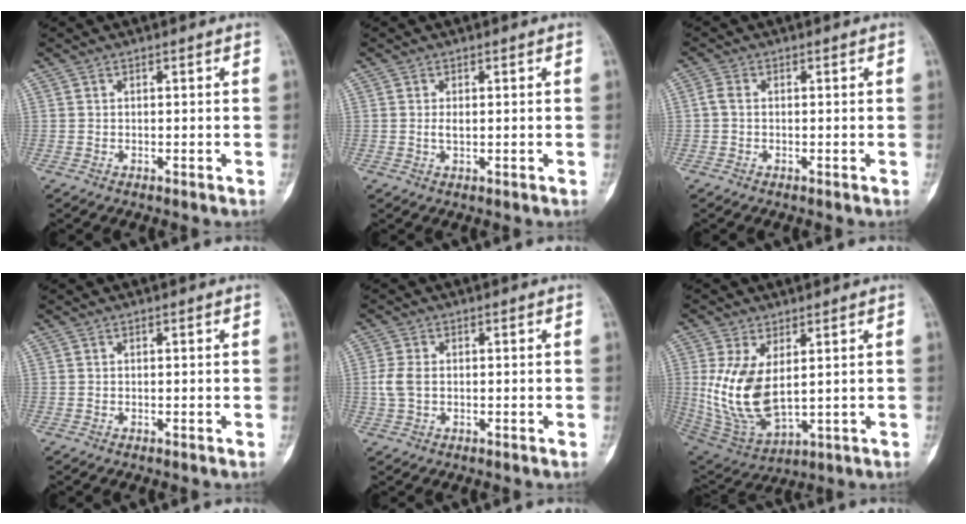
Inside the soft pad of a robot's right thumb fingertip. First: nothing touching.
{"total": 1.4, "force": [0.1, 0.6, 1.3], "torque": [-0.026, -0.002, 0.005]}
{"total": 1.7, "force": [-0.1, 1.1, 1.3], "torque": [-0.031, 0.000, -0.008]}
{"total": 0.0}
{"total": 3.6, "force": [-0.1, 2.2, 2.8], "torque": [-0.072, 0.002, -0.004]}
{"total": 13.9, "force": [2.0, 7.3, 11.7], "torque": [-0.232, -0.019, 0.062]}